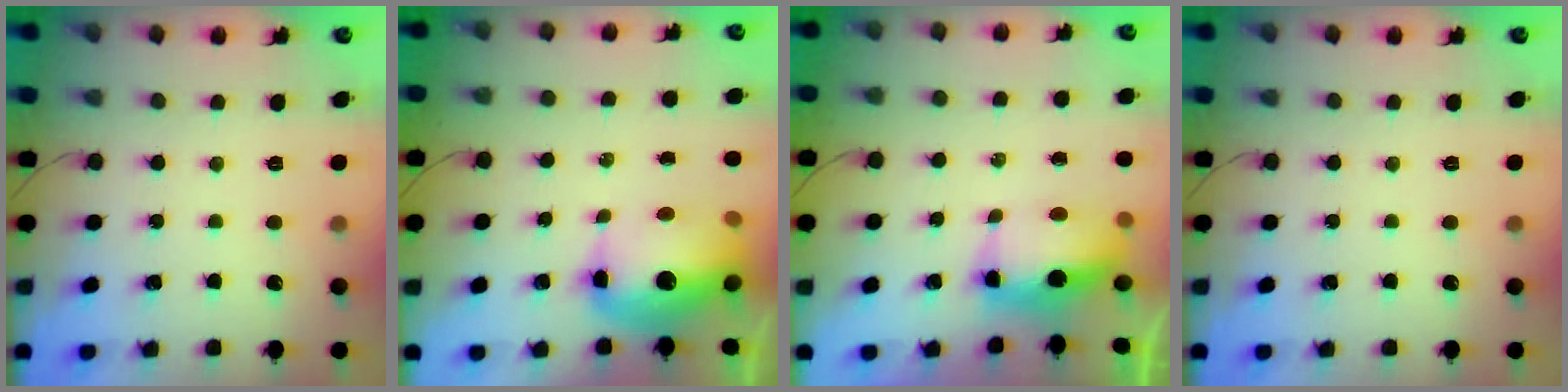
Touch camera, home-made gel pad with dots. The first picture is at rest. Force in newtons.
{"total": 14.7, "press": 14.3, "slide": 3.2}
{"total": 7.4, "press": 7.4, "slide": 0.6}
{"total": 0.0}